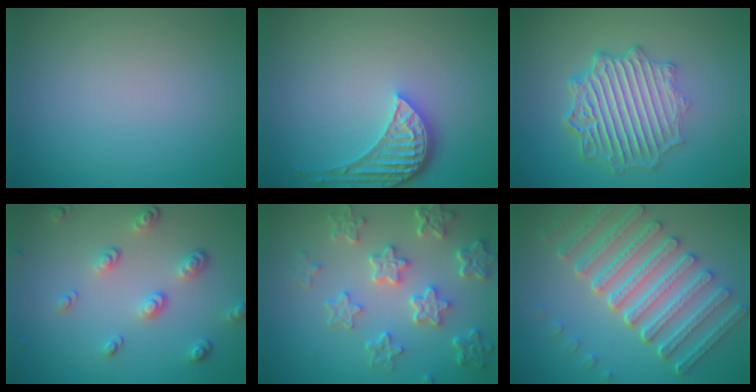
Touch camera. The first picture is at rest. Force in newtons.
{"total": 4.3, "press": 3.5, "slide": 2.6}
{"total": 7.0, "press": 5.4, "slide": 4.6}
{"total": 3.2, "press": 2.5, "slide": 2.1}
{"total": 6.0, "press": 4.7, "slide": 3.9}
{"total": 7.9, "press": 6.1, "slide": 5.0}